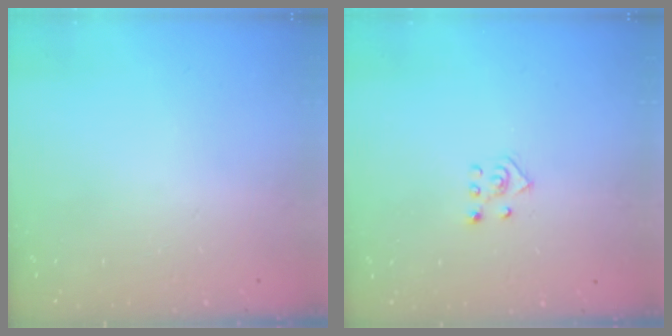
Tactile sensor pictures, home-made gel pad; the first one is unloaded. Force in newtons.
{"total": 5.0, "press": 4.9, "slide": 0.4}